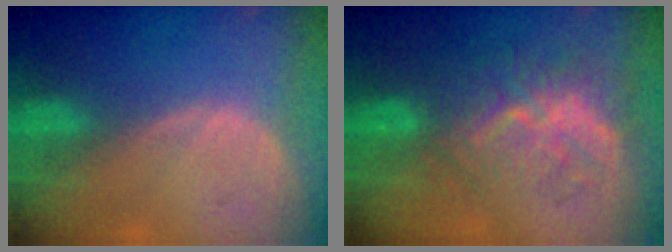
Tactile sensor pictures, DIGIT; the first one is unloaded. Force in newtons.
{"total": 10.1, "press": 8.8, "slide": 4.9}